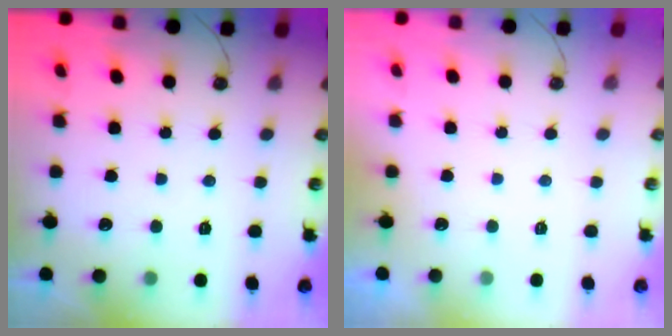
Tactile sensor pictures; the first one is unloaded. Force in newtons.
{"total": 0.0}